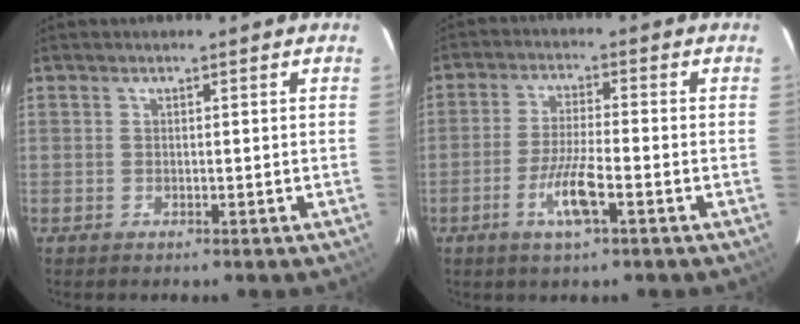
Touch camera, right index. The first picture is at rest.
{"total": 6.6, "force": [-2.9, 0.5, 5.9], "torque": [-0.115, -0.007, -0.053]}